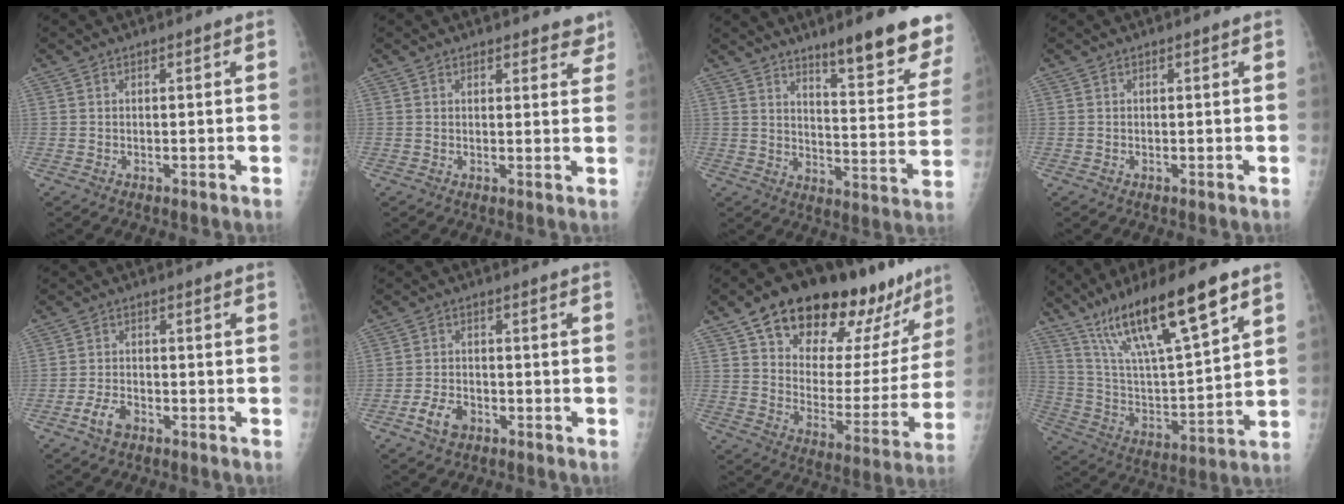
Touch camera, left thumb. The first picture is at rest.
{"total": 3.9, "force": [3.4, 1.8, 0.9], "torque": [0.026, -0.017, 0.029]}
{"total": 16.6, "force": [12.0, 3.0, 11.0], "torque": [-0.108, -0.082, 0.169]}
{"total": 0.0}
{"total": 3.9, "force": [-2.4, 2.0, 2.3], "torque": [-0.046, 0.013, -0.044]}
{"total": 4.9, "force": [-2.7, 3.1, 2.6], "torque": [-0.044, 0.016, -0.047]}
{"total": 26.0, "force": [18.2, 11.3, 14.8], "torque": [-0.174, -0.064, 0.271]}
{"total": 21.5, "force": [13.5, 4.3, 16.2], "torque": [-0.274, -0.041, 0.251]}